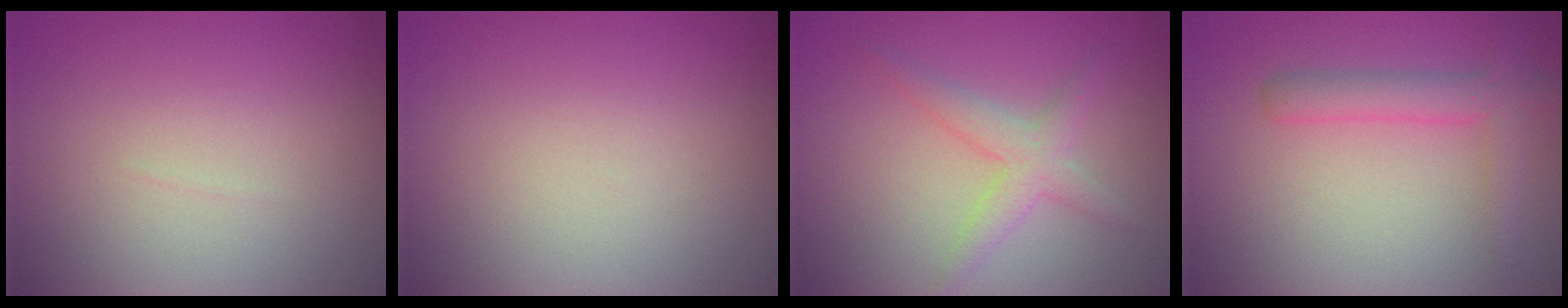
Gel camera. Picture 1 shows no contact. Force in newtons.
{"total": 0.0}
{"total": 2.6, "press": 2.6, "slide": 0.1}
{"total": 3.0, "press": 3.0, "slide": 0.2}